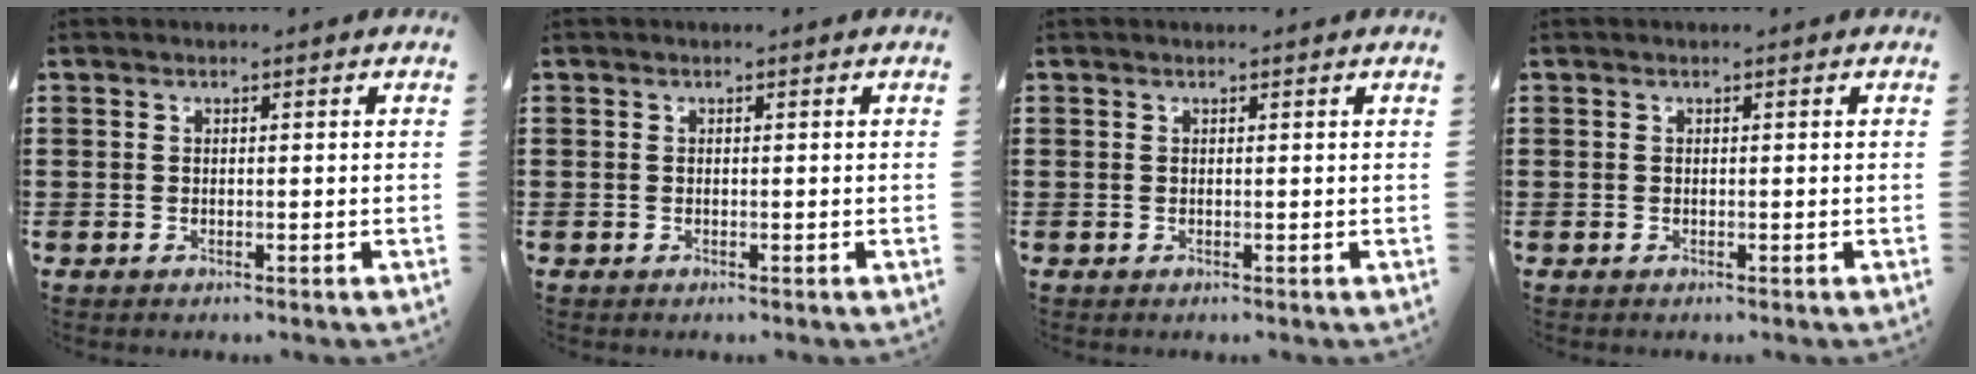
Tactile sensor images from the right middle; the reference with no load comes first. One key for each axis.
{"total": 0.0}
{"total": 0.0}
{"total": 0.0}